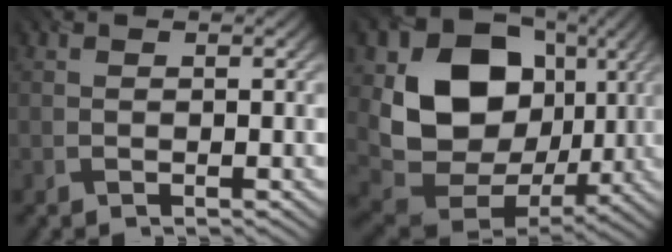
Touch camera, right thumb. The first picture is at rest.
{"total": 15.9, "force": [2.3, 12.7, 9.3], "torque": [-0.187, -0.024, 0.044]}